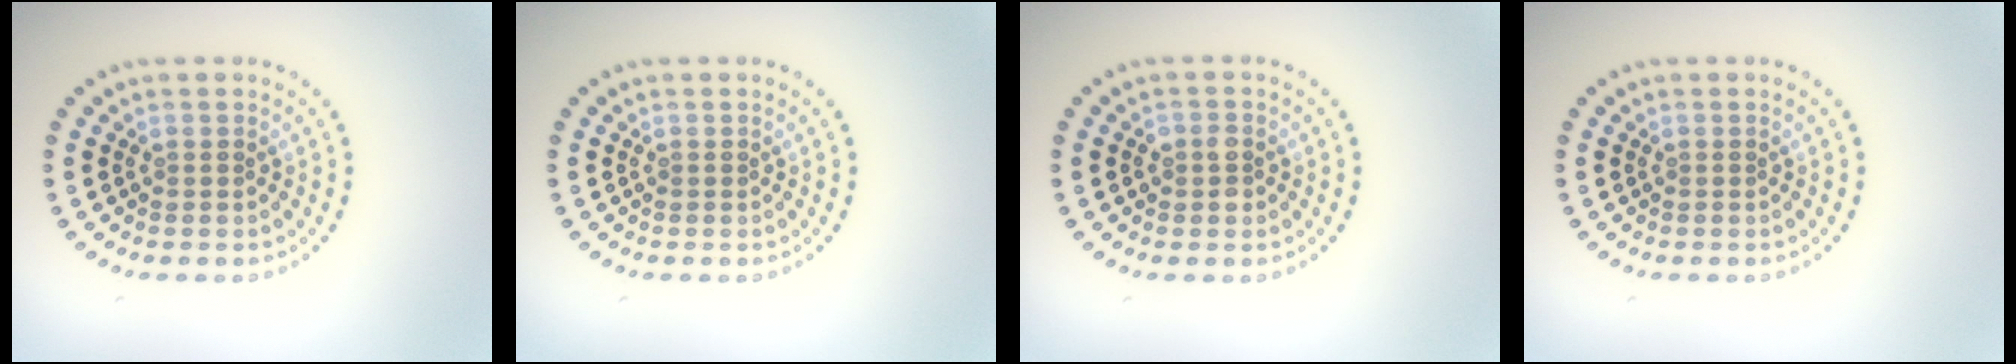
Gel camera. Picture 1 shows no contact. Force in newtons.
{"total": 0.0}
{"total": 1.5, "press": 1.5, "slide": 0.3}
{"total": 0.0}